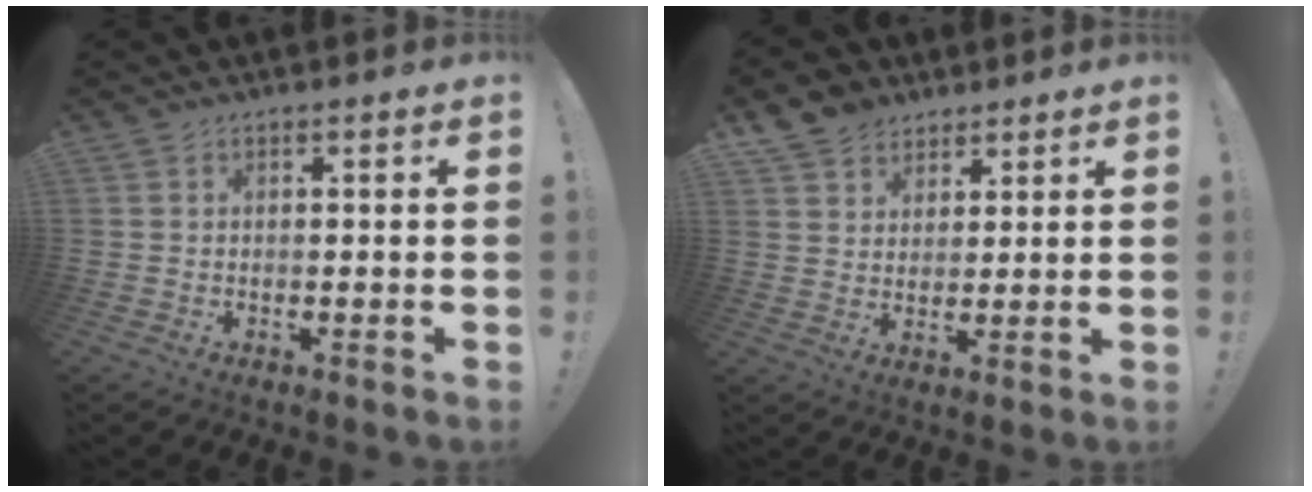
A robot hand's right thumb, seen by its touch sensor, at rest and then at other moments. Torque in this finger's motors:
{"motor_torque": [-0.11, 1.25, 0.15, 0.00, 0.04]}